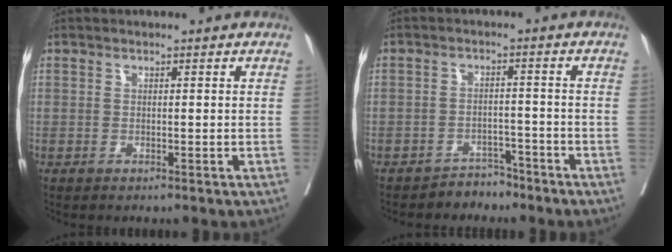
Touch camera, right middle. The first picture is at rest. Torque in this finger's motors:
{"motor_torque": [-0.04, -0.07, -0.03, -0.01]}